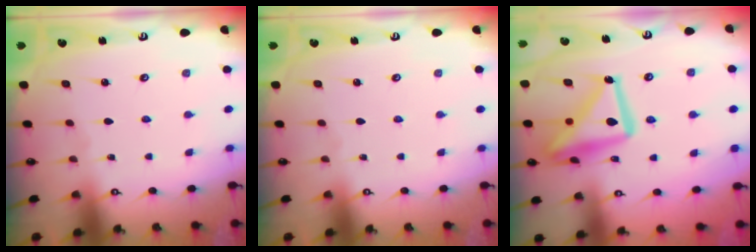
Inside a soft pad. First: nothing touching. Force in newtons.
{"total": 0.0}
{"total": 17.7, "press": 17.6, "slide": 1.3}